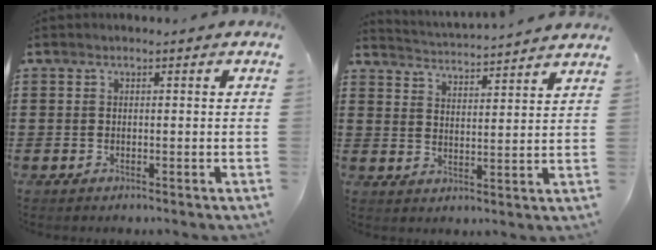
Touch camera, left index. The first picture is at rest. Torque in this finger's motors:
{"motor_torque": [-1.21, 0.92, 0.00, 0.05]}